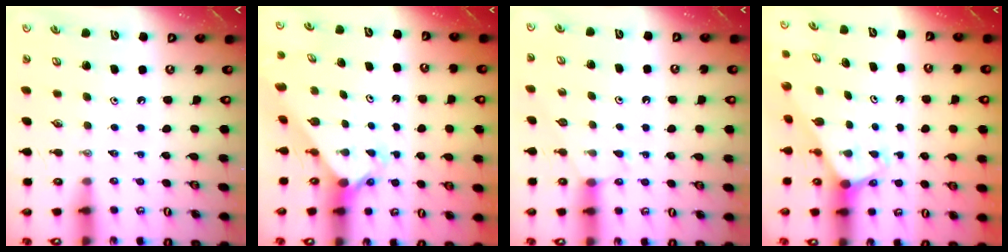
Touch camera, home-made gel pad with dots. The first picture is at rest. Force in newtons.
{"total": 2.5, "press": 2.5, "slide": 0.3}
{"total": 4.6, "press": 4.6, "slide": 0.5}
{"total": 2.0, "press": 2.0, "slide": 0.1}